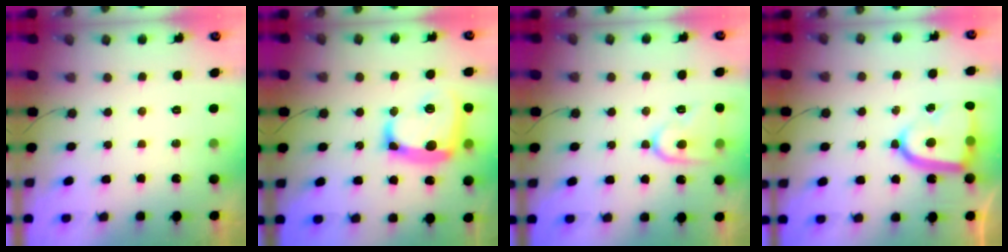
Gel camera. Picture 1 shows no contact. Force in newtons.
{"total": 18.5, "press": 18.5, "slide": 1.3}
{"total": 12.5, "press": 12.4, "slide": 1.0}
{"total": 15.9, "press": 15.9, "slide": 1.5}